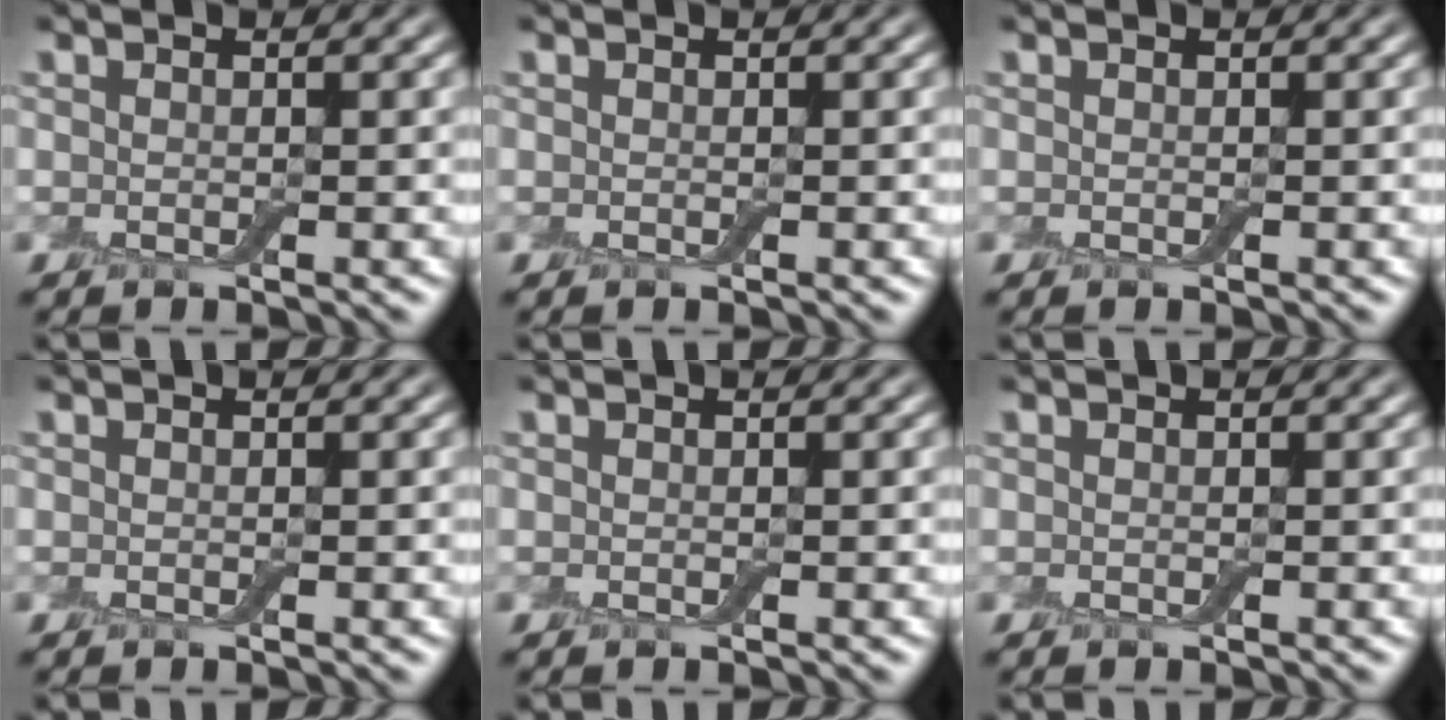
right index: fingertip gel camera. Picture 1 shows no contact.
{"total": 0.0}
{"total": 0.0}
{"total": 0.0}
{"total": 0.0}
{"total": 0.0}